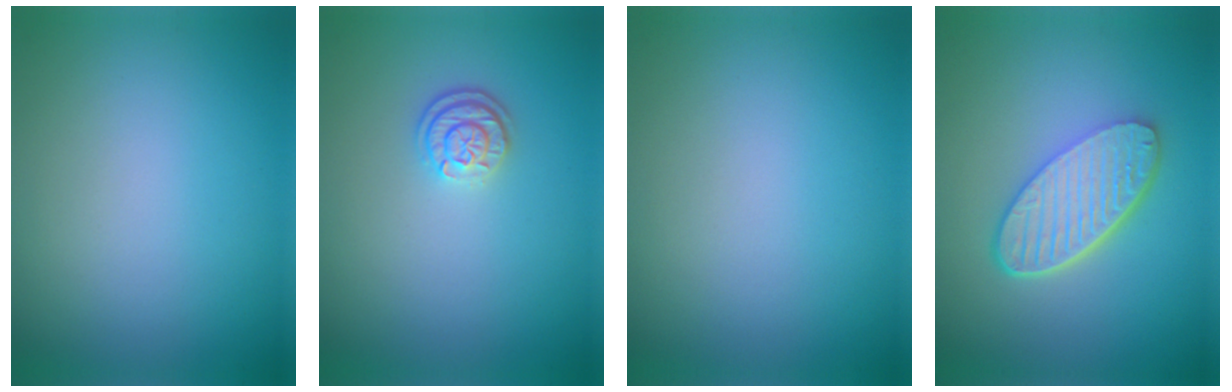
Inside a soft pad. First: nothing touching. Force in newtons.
{"total": 2.5, "press": 2.0, "slide": 1.5}
{"total": 0.0}
{"total": 6.0, "press": 4.4, "slide": 4.1}